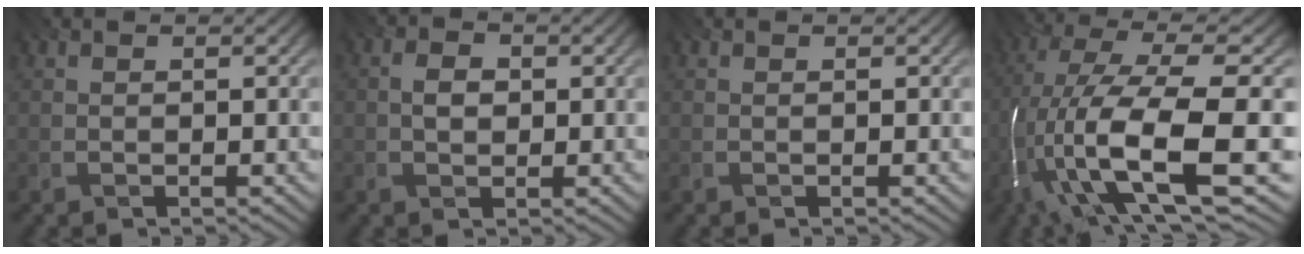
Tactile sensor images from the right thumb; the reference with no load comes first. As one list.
[{"total": 2.3, "force": [-1.0, 1.5, 1.4], "torque": [-0.026, -0.002, -0.026]}, {"total": 0.0}, {"total": 16.5, "force": [-5.4, 4.6, 14.9], "torque": [-0.314, -0.010, -0.092]}]